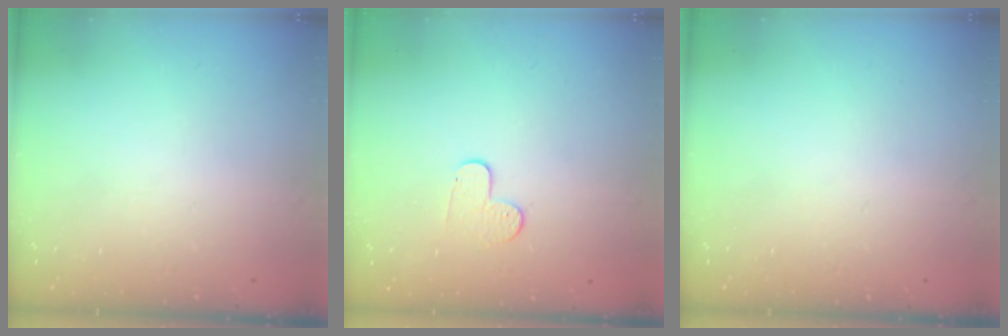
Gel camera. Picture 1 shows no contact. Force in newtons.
{"total": 6.2, "press": 6.2, "slide": 0.6}
{"total": 0.0}